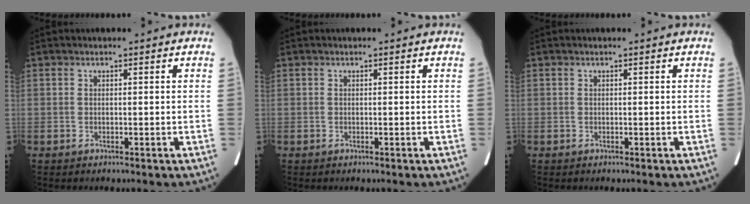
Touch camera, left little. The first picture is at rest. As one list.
[{"total": 0.0}, {"total": 0.0}]